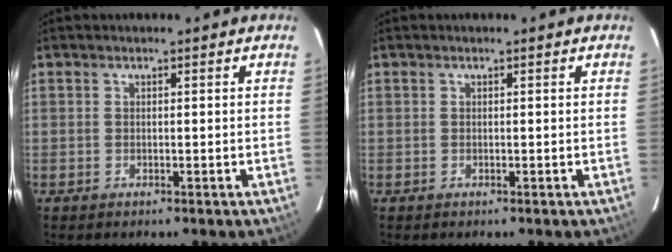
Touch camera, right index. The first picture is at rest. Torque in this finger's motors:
{"motor_torque": [-0.05, -0.02, 0.00, 0.00]}